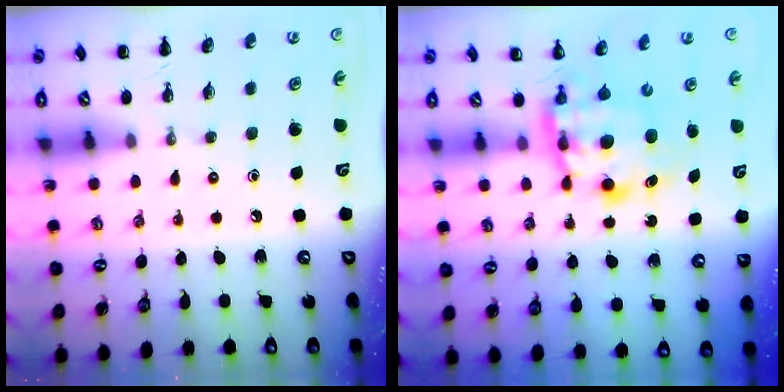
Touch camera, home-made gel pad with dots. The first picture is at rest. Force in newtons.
{"total": 6.5, "press": 6.4, "slide": 0.9}